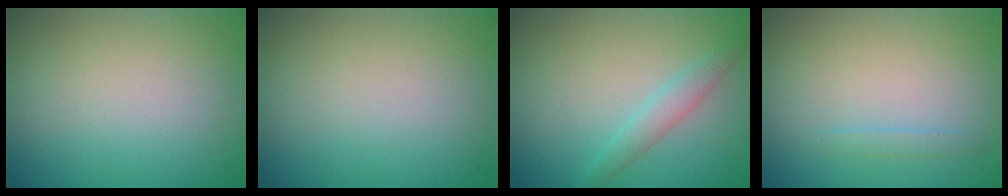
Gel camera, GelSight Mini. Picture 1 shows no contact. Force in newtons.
{"total": 0.0}
{"total": 1.9, "press": 1.9, "slide": 0.1}
{"total": 0.7, "press": 0.7, "slide": 0.1}